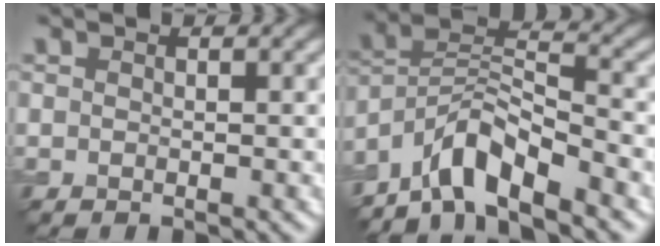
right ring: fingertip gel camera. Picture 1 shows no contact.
{"total": 6.9, "force": [-5.4, 1.8, 4.0], "torque": [-0.063, 0.008, -0.105]}